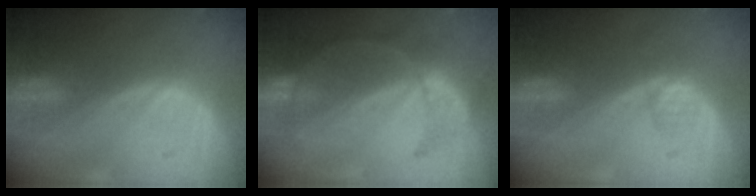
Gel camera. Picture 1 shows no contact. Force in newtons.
{"total": 7.8, "press": 6.7, "slide": 3.9}
{"total": 1.4, "press": 1.3, "slide": 0.6}